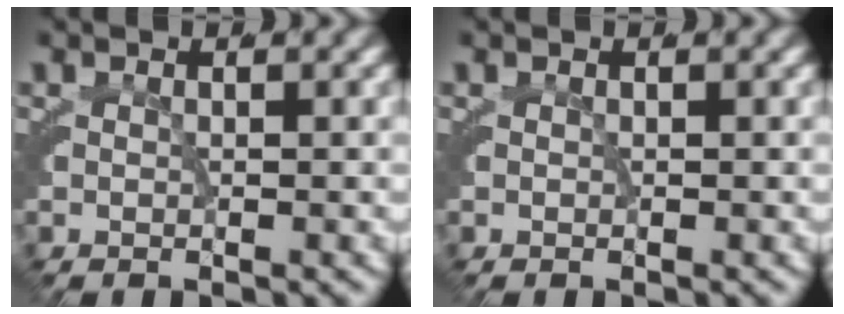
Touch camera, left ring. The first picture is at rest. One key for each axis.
{"total": 0.0}